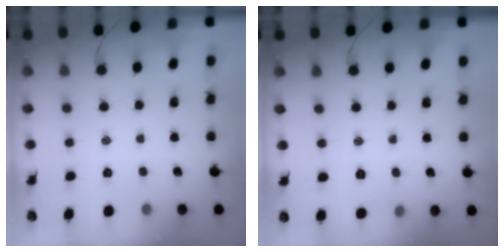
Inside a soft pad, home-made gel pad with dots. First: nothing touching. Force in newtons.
{"total": 3.5, "press": 3.4, "slide": 0.9}